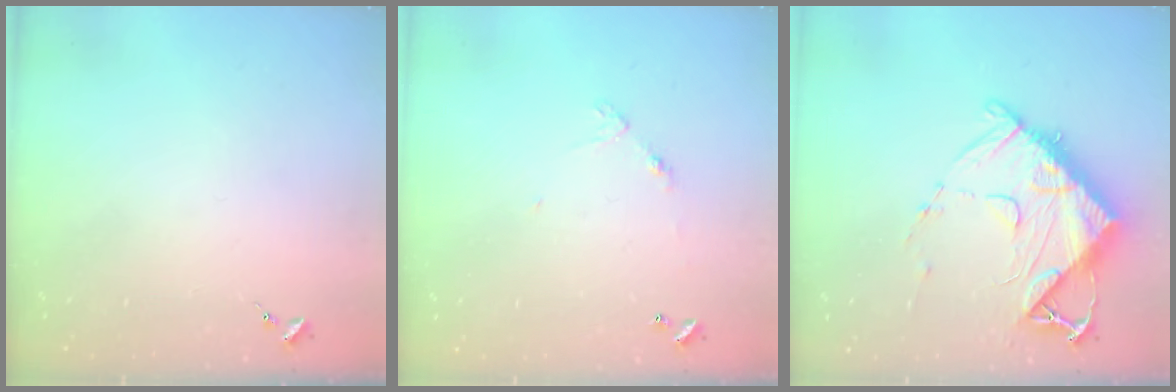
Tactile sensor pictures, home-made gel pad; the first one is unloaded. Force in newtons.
{"total": 4.6, "press": 4.6, "slide": 0.3}
{"total": 13.6, "press": 13.6, "slide": 0.8}